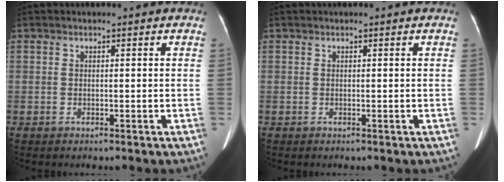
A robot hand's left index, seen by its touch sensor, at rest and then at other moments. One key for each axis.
{"total": 0.0}